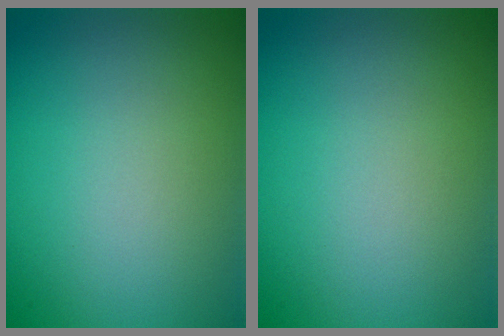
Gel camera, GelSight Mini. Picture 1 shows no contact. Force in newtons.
{"total": 0.0}